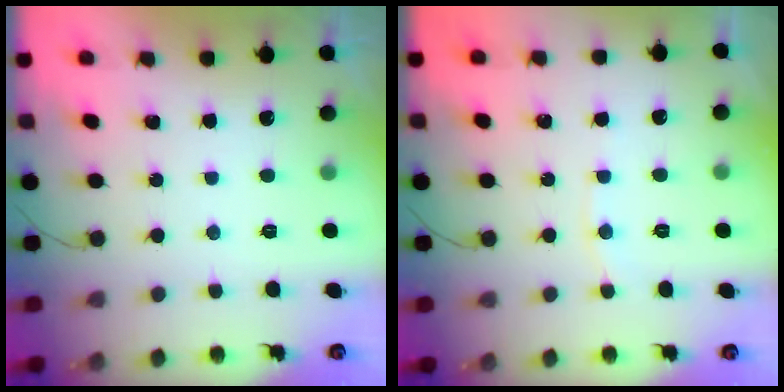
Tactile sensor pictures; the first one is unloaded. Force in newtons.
{"total": 3.9, "press": 3.9, "slide": 0.5}